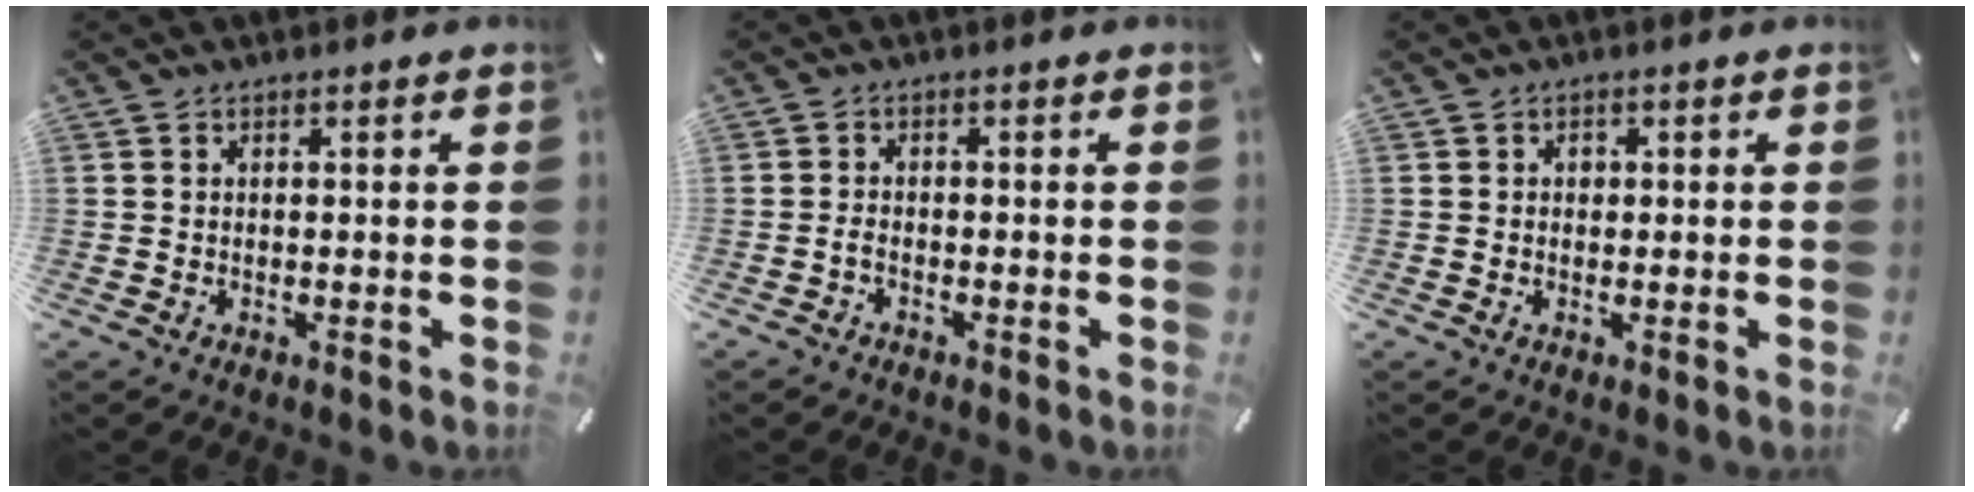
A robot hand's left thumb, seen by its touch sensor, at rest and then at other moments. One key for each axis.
{"total": 1.6, "fx": -1.0, "fy": 0.8, "fz": 0.9, "tx": -0.019, "ty": 0.003, "tz": -0.019}
{"total": 1.1, "fx": 0.1, "fy": 1.0, "fz": 0.4, "tx": 0.006, "ty": -0.001, "tz": -0.005}